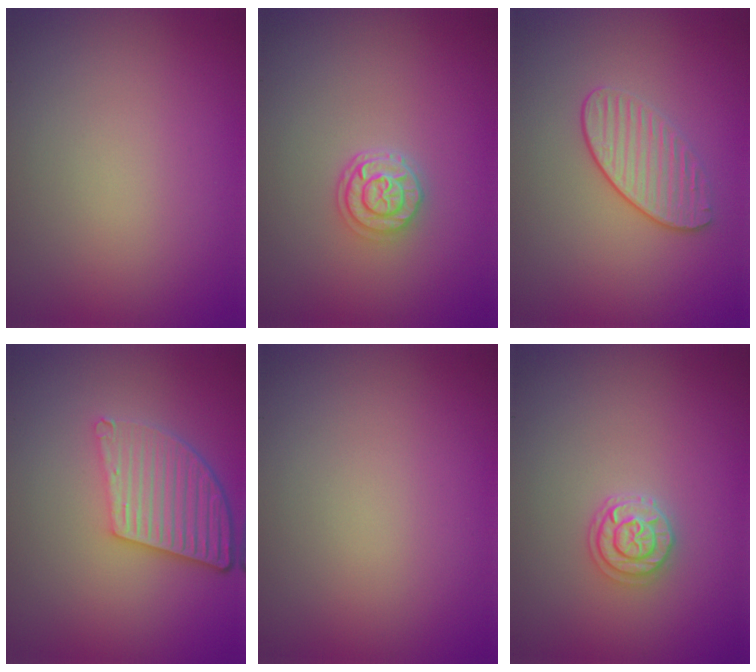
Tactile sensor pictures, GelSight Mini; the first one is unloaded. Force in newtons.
{"total": 2.6, "press": 2.2, "slide": 1.5}
{"total": 2.2, "press": 1.8, "slide": 1.2}
{"total": 5.4, "press": 3.9, "slide": 3.8}
{"total": 0.0}
{"total": 2.2, "press": 2.0, "slide": 0.8}